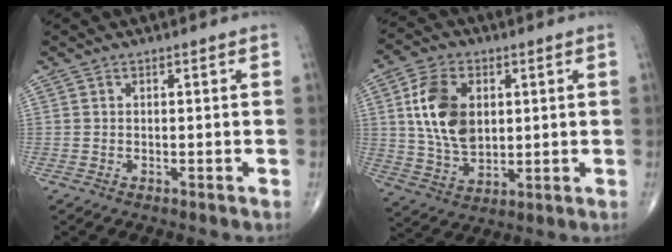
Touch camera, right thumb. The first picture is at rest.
{"total": 13.1, "force": [2.7, 8.5, 9.6], "torque": [-0.163, -0.009, 0.054]}